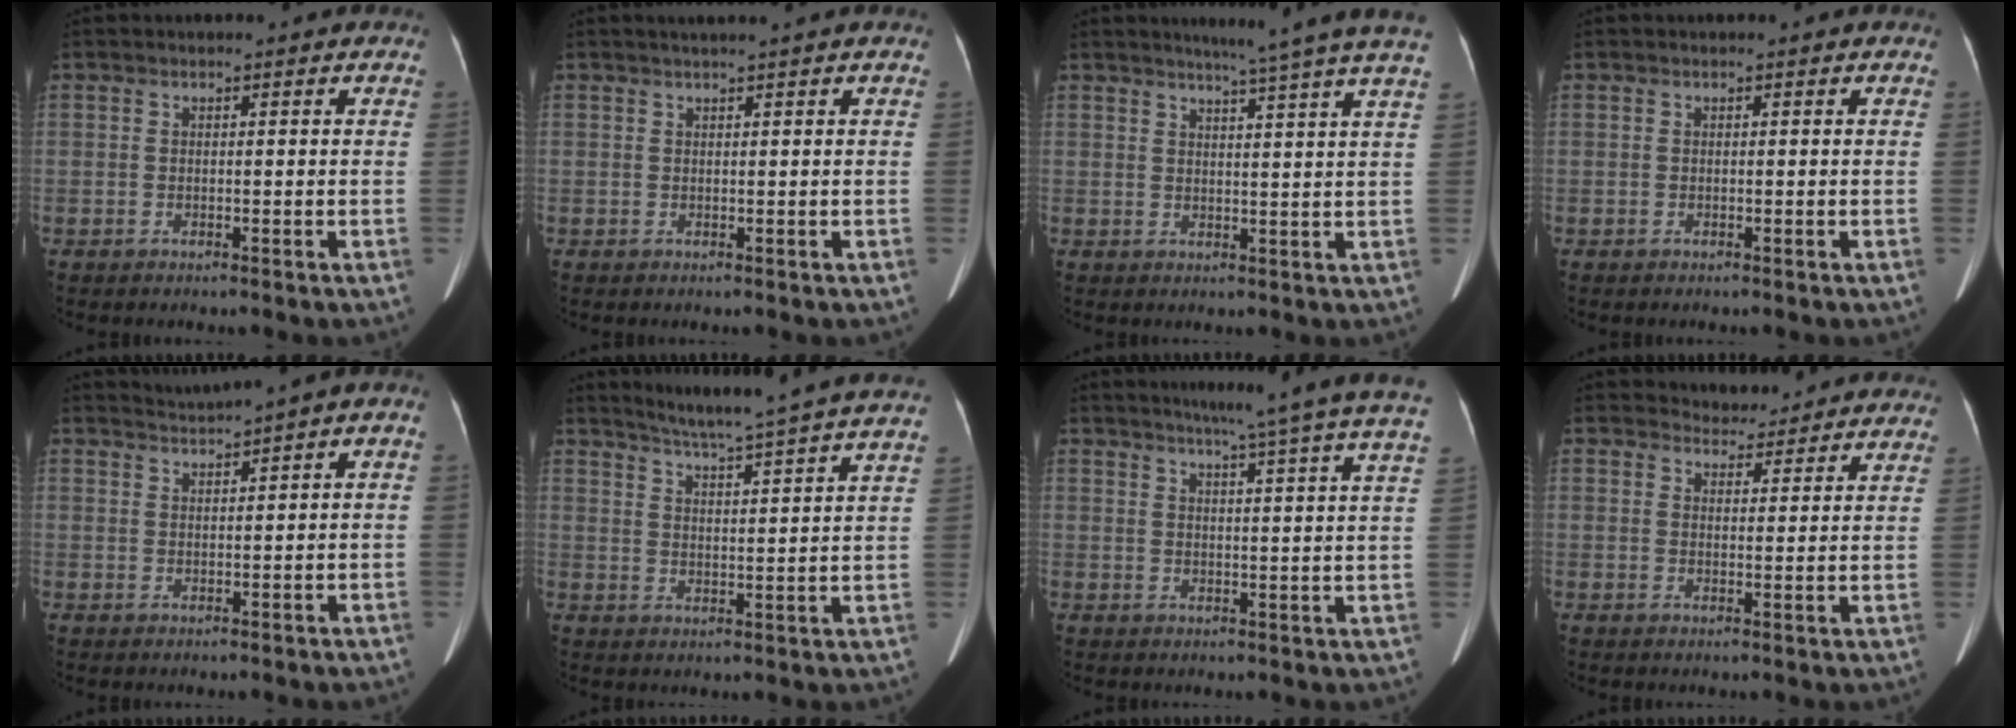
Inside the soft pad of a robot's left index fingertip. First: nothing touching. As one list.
[{"total": 1.5, "force": [1.3, -0.3, 0.8], "torque": [-0.007, 0.015, 0.024]}, {"total": 11.6, "force": [9.7, -1.7, 6.2], "torque": [-0.084, -0.018, 0.101]}, {"total": 0.0}, {"total": 2.1, "force": [1.3, 0.3, 1.6], "torque": [-0.027, 0.018, 0.028]}, {"total": 14.2, "force": [12.6, -1.7, 6.2], "torque": [-0.105, -0.017, 0.162]}, {"total": 15.2, "force": [12.8, -1.8, 8.1], "torque": [-0.116, -0.027, 0.142]}, {"total": 5.5, "force": [5.3, 1.5, -0.2], "torque": [0.011, 0.009, 0.059]}]